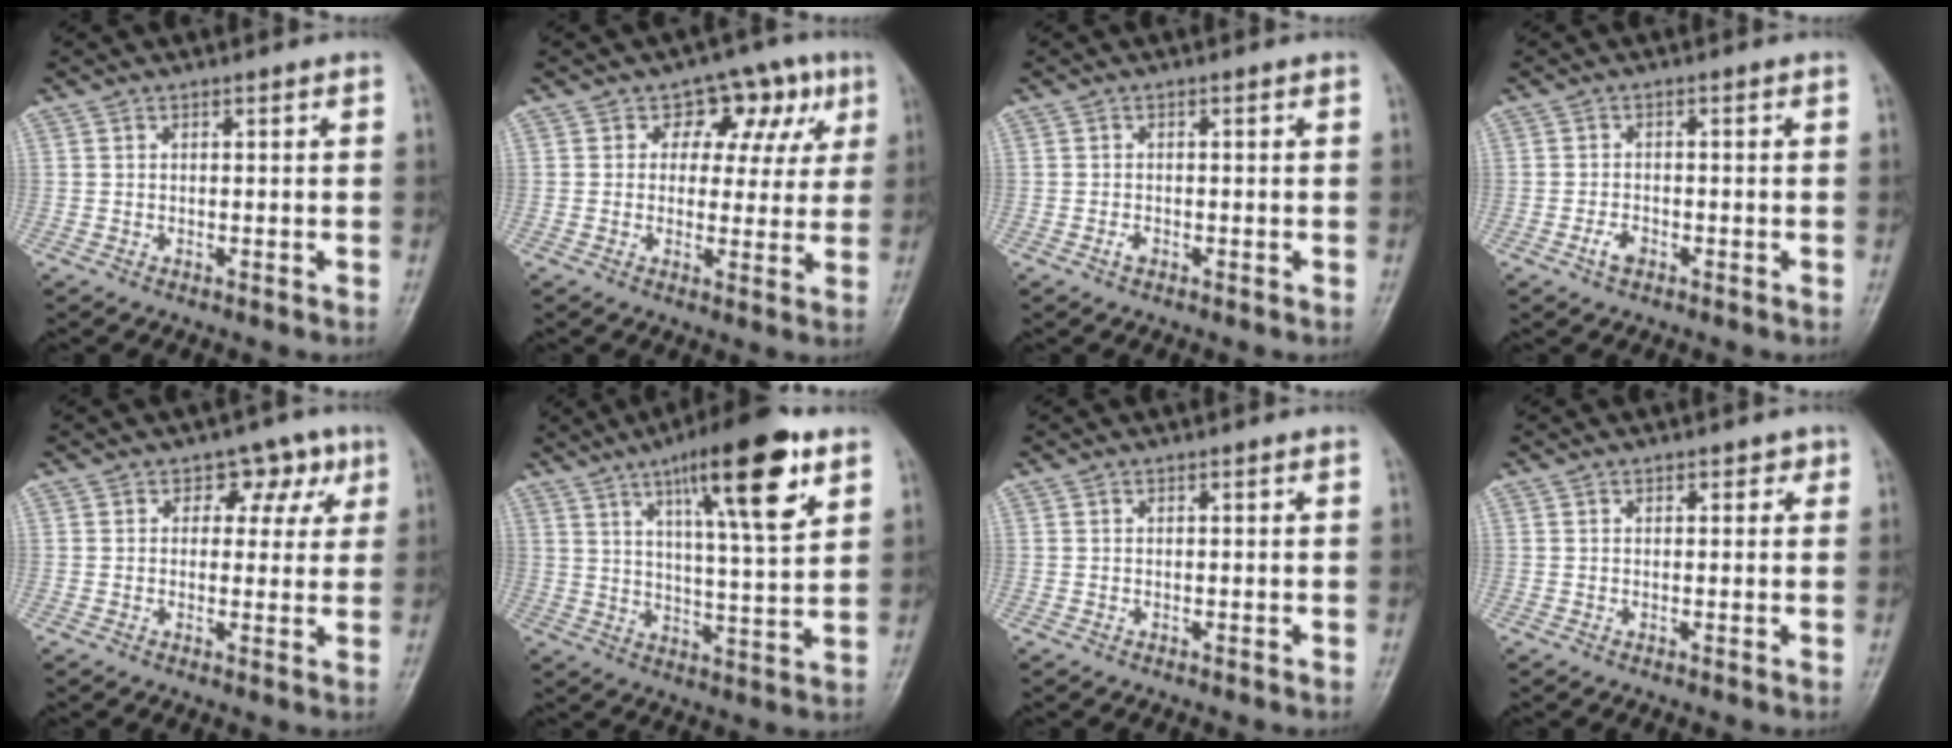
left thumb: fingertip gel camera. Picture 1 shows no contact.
{"total": 9.5, "force": [3.6, 6.9, 5.5], "torque": [-0.010, -0.002, 0.039]}
{"total": 1.0, "force": [-0.5, 0.6, 0.6], "torque": [-0.012, 0.001, -0.012]}
{"total": 2.3, "force": [-1.3, 1.3, 1.4], "torque": [-0.028, 0.008, -0.024]}
{"total": 5.9, "force": [2.4, 4.4, 3.1], "torque": [0.005, -0.002, 0.022]}
{"total": 17.4, "force": [9.0, 3.7, 14.4], "torque": [-0.208, -0.035, 0.140]}
{"total": 0.0}
{"total": 1.6, "force": [0.8, 1.1, 0.9], "torque": [0.005, 0.000, 0.005]}